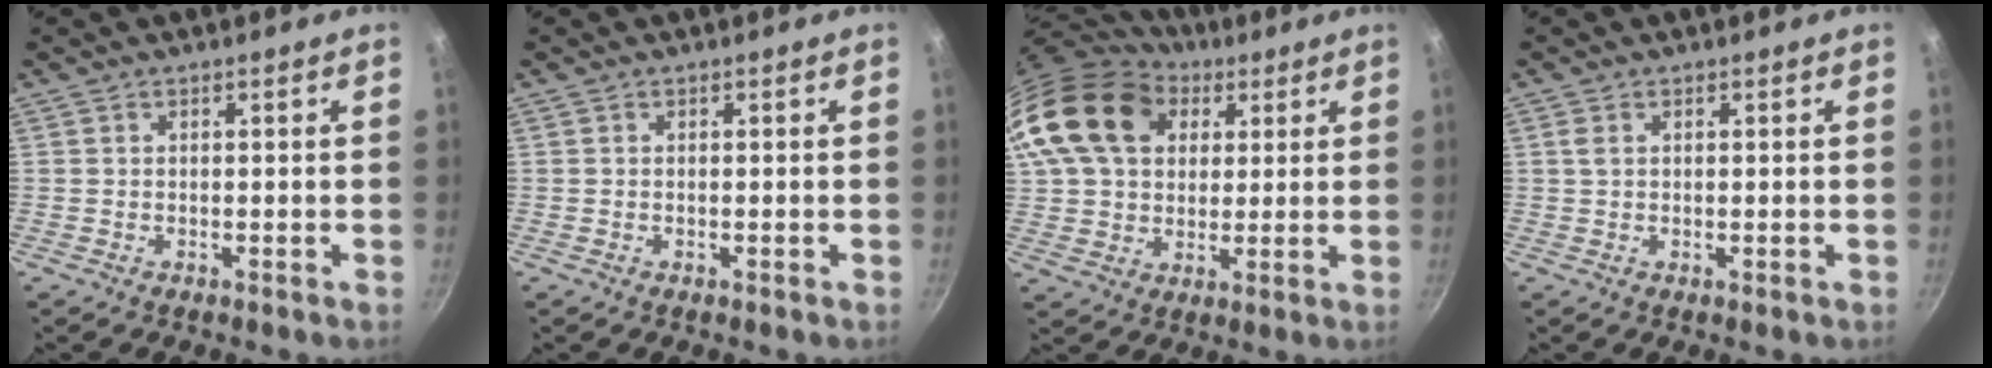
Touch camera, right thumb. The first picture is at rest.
{"total": 0.0}
{"total": 21.4, "force": [7.4, 15.5, 12.7], "torque": [-0.232, 0.012, 0.128]}
{"total": 1.2, "force": [0.4, 0.6, 0.9], "torque": [-0.017, 0.001, 0.007]}